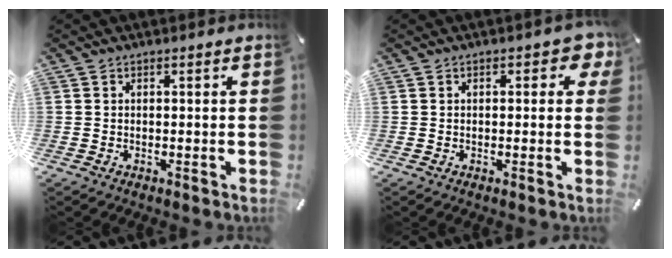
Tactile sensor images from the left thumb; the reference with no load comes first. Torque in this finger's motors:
{"motor_torque": [0.20, -0.05, 0.17, 0.20, 0.01]}